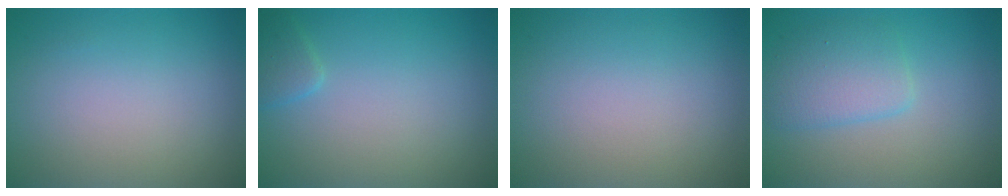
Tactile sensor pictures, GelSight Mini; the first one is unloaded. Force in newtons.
{"total": 1.4, "press": 1.4, "slide": 0.1}
{"total": 0.0}
{"total": 3.2, "press": 3.2, "slide": 0.1}